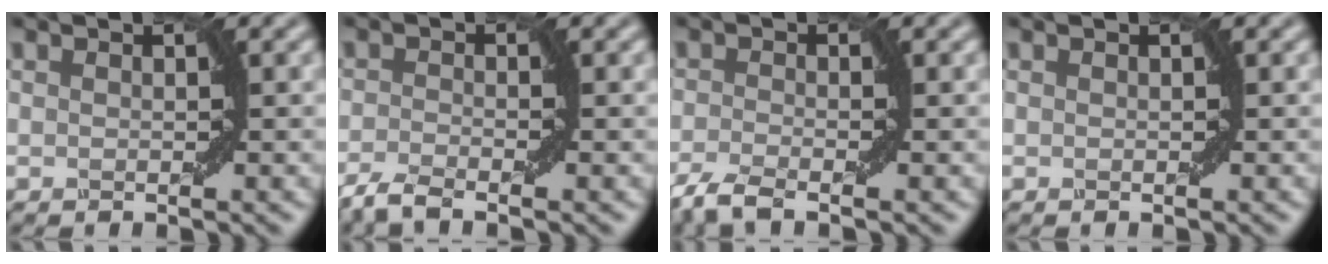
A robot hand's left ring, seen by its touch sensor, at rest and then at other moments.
{"total": 2.5, "force": [-1.8, 0.5, 1.6], "torque": [-0.037, -0.002, -0.045]}
{"total": 2.8, "force": [-1.9, 0.6, 1.9], "torque": [-0.043, -0.003, -0.048]}
{"total": 0.0}